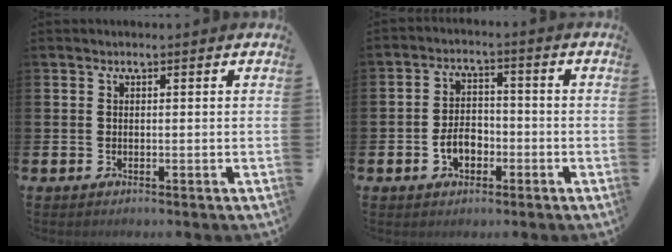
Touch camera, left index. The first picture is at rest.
{"total": 4.2, "force": [-1.7, 2.8, 2.6], "torque": [-0.040, 0.002, -0.035]}